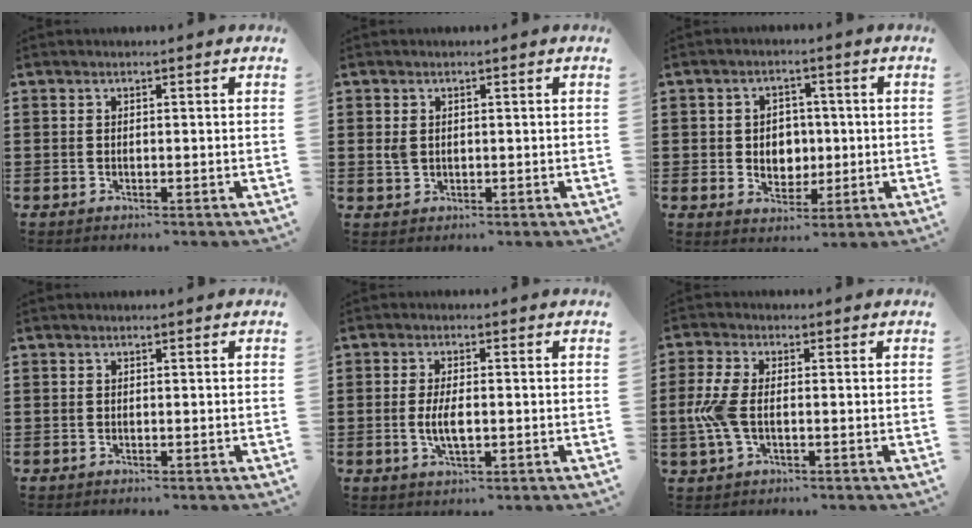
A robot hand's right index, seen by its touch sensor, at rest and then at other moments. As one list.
[{"total": 1.7, "force": [0.5, 1.3, 1.0], "torque": [-0.023, 0.006, 0.008]}, {"total": 4.4, "force": [0.0, 4.0, 1.9], "torque": [-0.035, 0.006, -0.005]}, {"total": 0.0}, {"total": 3.9, "force": [-0.4, 1.5, 3.6], "torque": [-0.080, -0.003, -0.012]}, {"total": 5.8, "force": [-0.6, 2.8, 5.1], "torque": [-0.133, -0.009, -0.021]}]